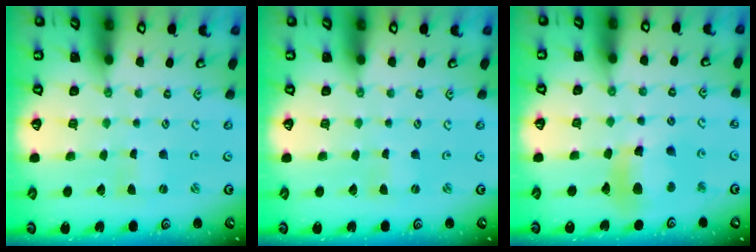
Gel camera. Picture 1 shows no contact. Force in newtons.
{"total": 0.0}
{"total": 12.1, "press": 12.0, "slide": 1.4}